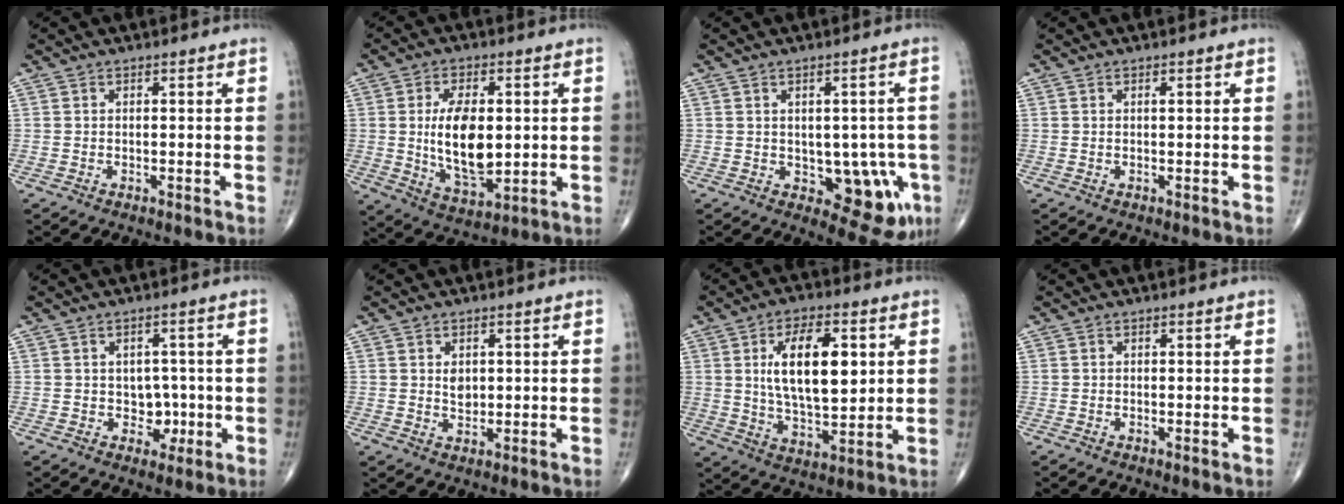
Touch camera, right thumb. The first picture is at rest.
{"total": 13.4, "force": [0.6, 6.9, 11.5], "torque": [-0.188, -0.015, 0.020]}
{"total": 9.7, "force": [-2.1, 5.4, 7.8], "torque": [-0.051, -0.002, -0.014]}
{"total": 0.6, "force": [0.2, 0.1, 0.5], "torque": [-0.009, 0.001, 0.002]}
{"total": 4.2, "force": [-0.6, 3.5, 2.2], "torque": [0.005, 0.008, -0.008]}
{"total": 2.6, "force": [0.6, 1.8, 1.8], "torque": [-0.019, -0.007, 0.012]}
{"total": 14.9, "force": [3.3, 7.0, 12.7], "torque": [-0.198, -0.013, 0.062]}
{"total": 0.0}